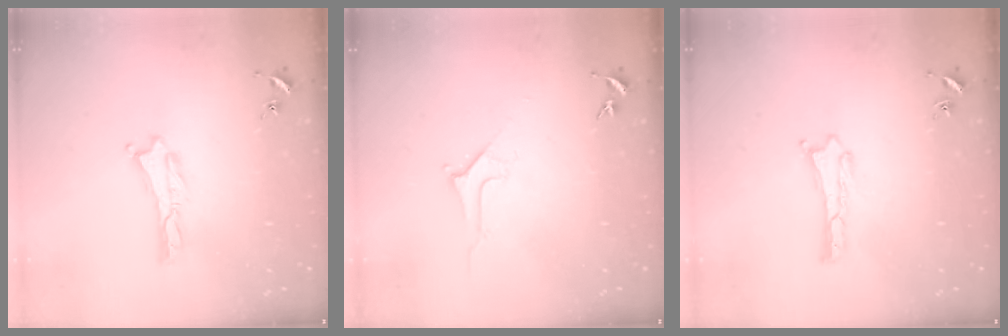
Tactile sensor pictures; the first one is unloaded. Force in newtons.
{"total": 2.8, "press": 2.8, "slide": 0.4}
{"total": 0.0}